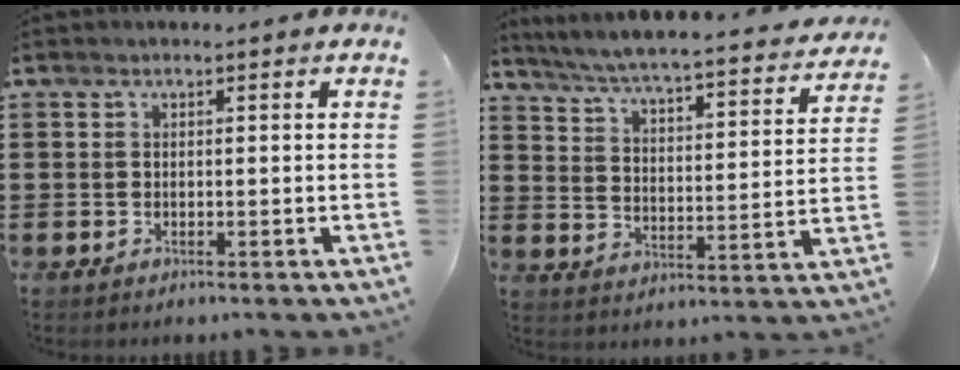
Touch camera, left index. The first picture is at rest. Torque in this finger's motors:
{"motor_torque": [1.07, -1.07, 0.29, 0.12]}